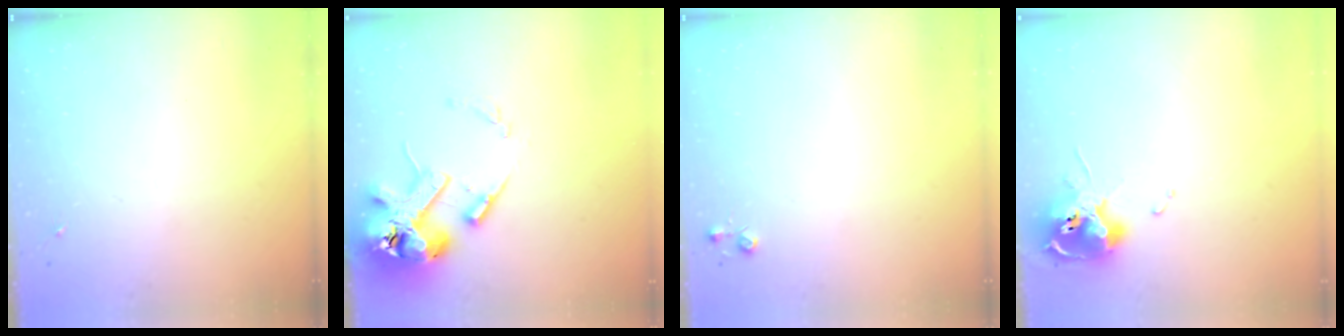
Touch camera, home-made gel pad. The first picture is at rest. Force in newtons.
{"total": 14.5, "press": 14.3, "slide": 2.0}
{"total": 3.7, "press": 3.7, "slide": 0.5}
{"total": 11.5, "press": 11.4, "slide": 1.8}